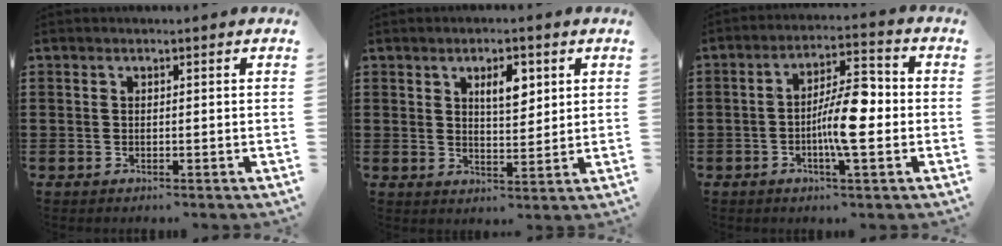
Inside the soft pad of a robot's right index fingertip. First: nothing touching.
{"total": 4.8, "force": [2.2, 2.1, 3.8], "torque": [-0.058, 0.000, 0.031]}
{"total": 8.6, "force": [-1.3, 2.3, 8.2], "torque": [-0.155, 0.005, -0.027]}